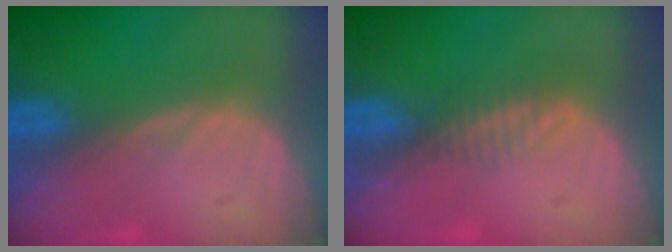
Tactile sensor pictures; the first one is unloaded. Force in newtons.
{"total": 1.7, "press": 1.4, "slide": 1.0}